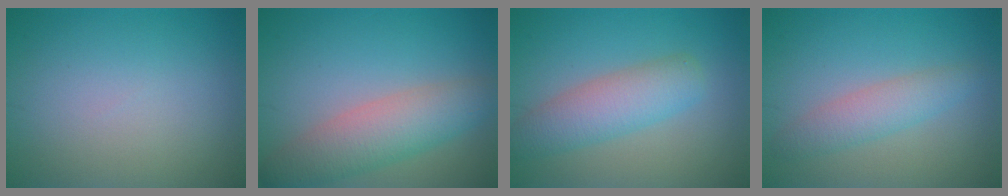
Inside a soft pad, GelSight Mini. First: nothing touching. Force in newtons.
{"total": 5.4, "press": 5.4, "slide": 0.4}
{"total": 4.6, "press": 4.6, "slide": 0.2}
{"total": 2.9, "press": 2.9, "slide": 0.1}